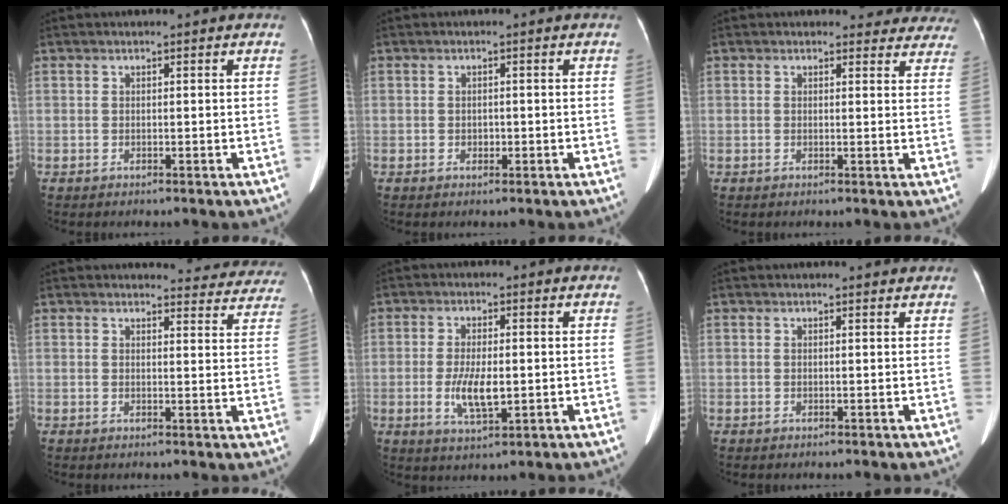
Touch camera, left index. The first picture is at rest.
{"total": 1.0, "force": [-0.3, 0.8, 0.5], "torque": [-0.011, 0.001, -0.001]}
{"total": 8.4, "force": [7.7, 3.4, 0.2], "torque": [0.043, -0.010, 0.049]}
{"total": 10.6, "force": [10.2, 2.5, 0.5], "torque": [0.032, -0.037, 0.083]}
{"total": 5.9, "force": [-0.9, 1.9, 5.5], "torque": [-0.113, -0.009, -0.010]}
{"total": 1.5, "force": [1.5, 0.1, 0.1], "torque": [-0.011, 0.001, 0.013]}